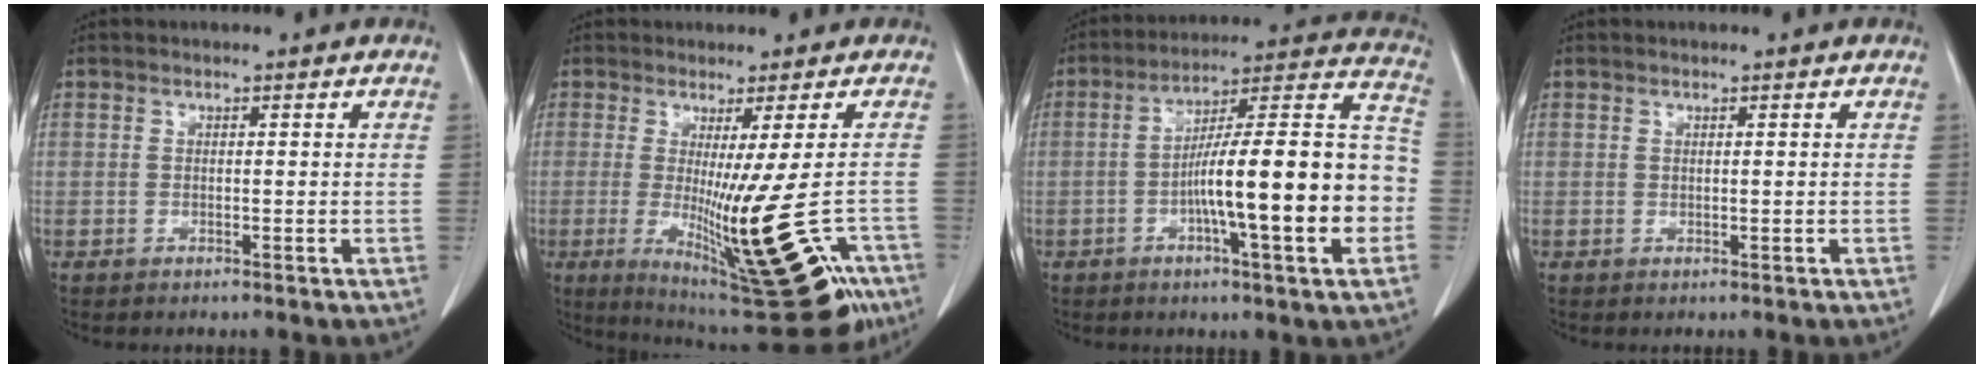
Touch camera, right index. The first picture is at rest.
{"total": 19.8, "force": [-7.6, 2.3, 18.1], "torque": [-0.226, -0.057, -0.104]}
{"total": 20.3, "force": [-4.6, 1.6, 19.7], "torque": [-0.266, 0.023, -0.070]}
{"total": 0.0}